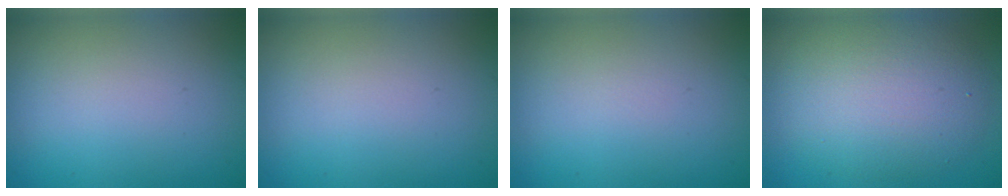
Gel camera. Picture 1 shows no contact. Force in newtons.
{"total": 0.0}
{"total": 0.0}
{"total": 6.3, "press": 6.3, "slide": 0.2}